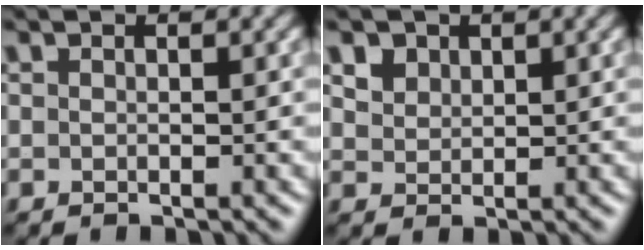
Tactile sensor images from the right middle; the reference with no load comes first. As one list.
[{"total": 2.9, "force": [1.9, 1.9, 1.1], "torque": [-0.034, 0.003, 0.036]}]